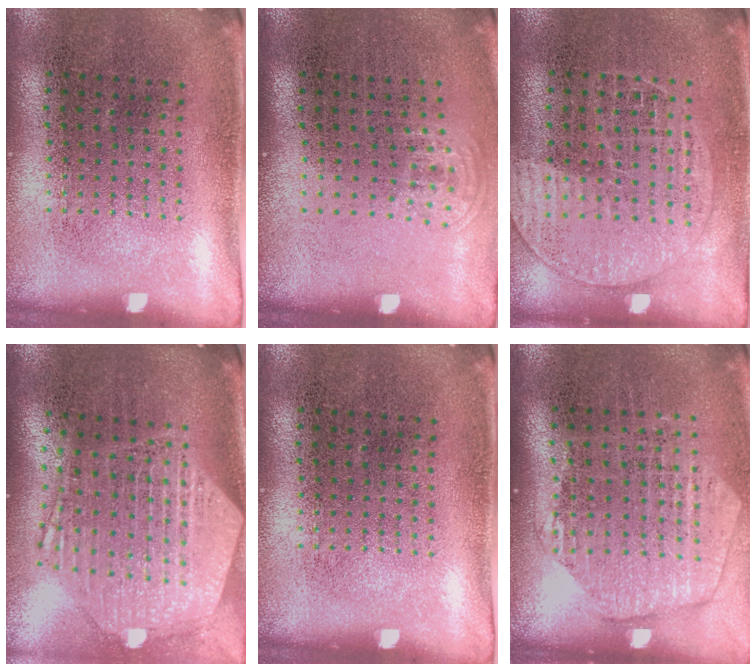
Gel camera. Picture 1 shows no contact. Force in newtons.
{"total": 0.7, "press": 0.5, "slide": 0.5}
{"total": 1.4, "press": 1.3, "slide": 0.5}
{"total": 2.8, "press": 2.2, "slide": 1.7}
{"total": 0.0}
{"total": 1.6, "press": 1.4, "slide": 0.7}